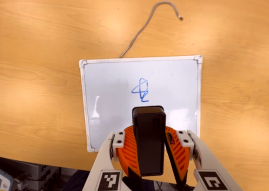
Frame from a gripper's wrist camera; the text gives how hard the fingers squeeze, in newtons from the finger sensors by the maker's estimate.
{"total": 10.2, "left": 10.5, "right": 9.9}